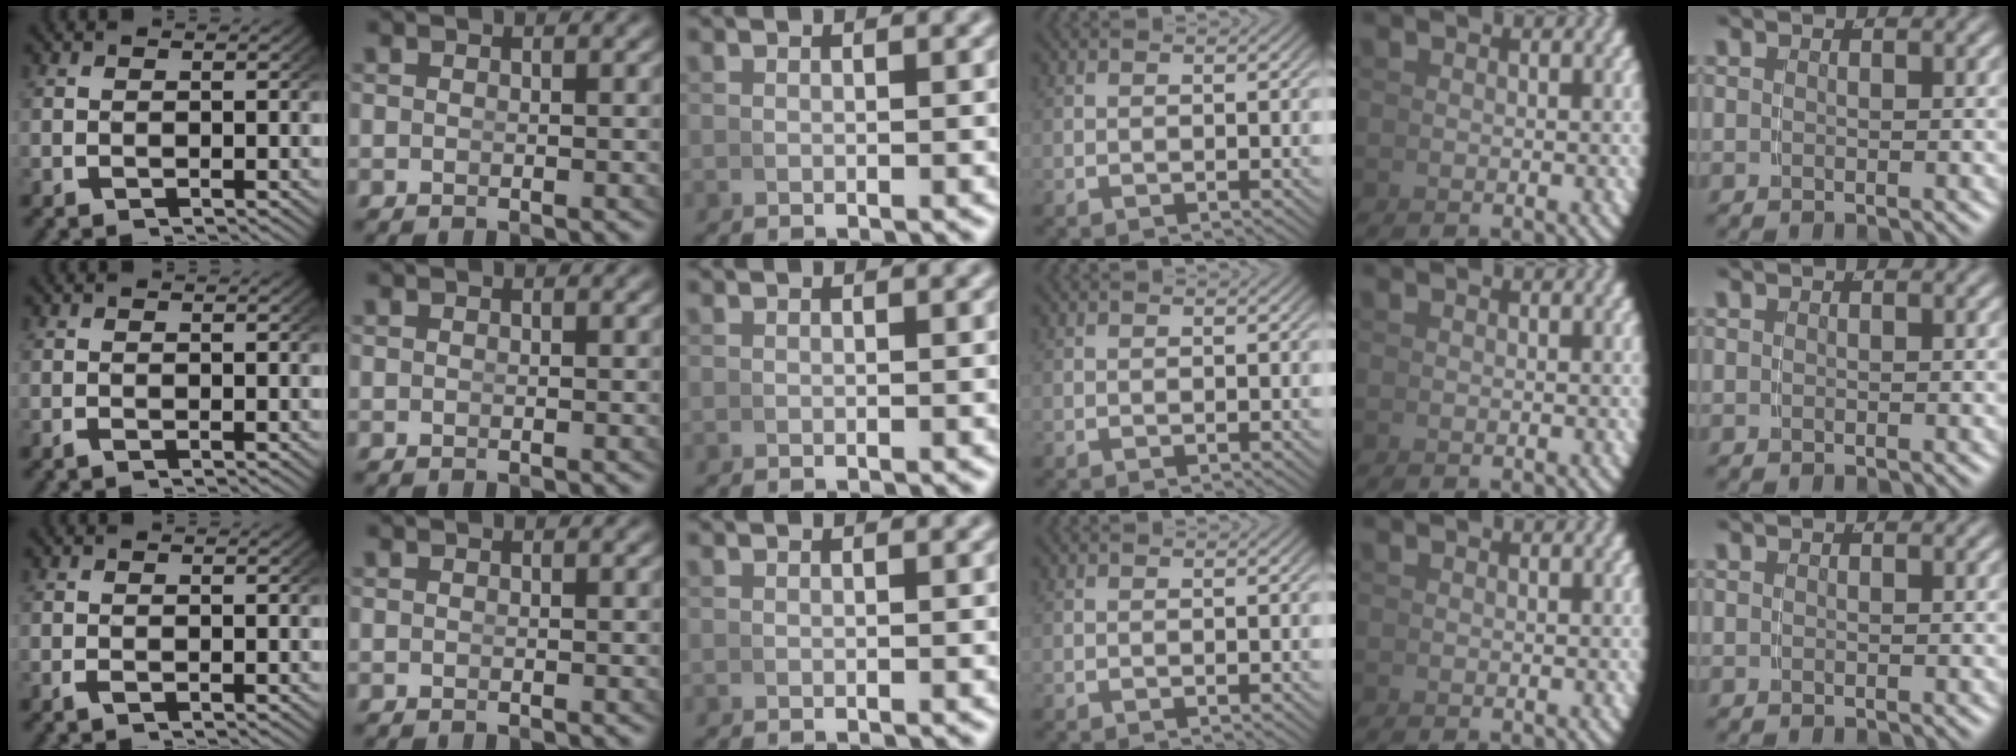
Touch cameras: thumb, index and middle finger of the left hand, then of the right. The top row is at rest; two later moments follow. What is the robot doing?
{"motion": "grasp_and_lifting", "object": "photo album"}